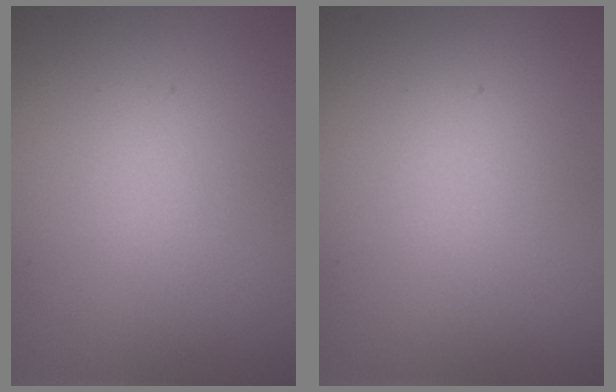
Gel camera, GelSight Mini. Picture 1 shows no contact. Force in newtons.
{"total": 0.0}